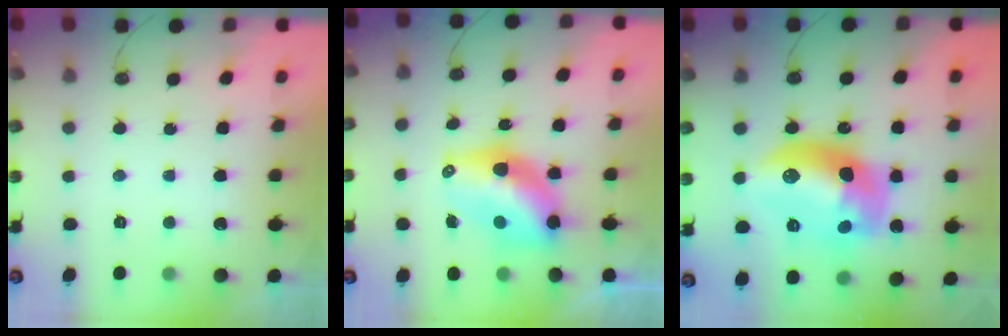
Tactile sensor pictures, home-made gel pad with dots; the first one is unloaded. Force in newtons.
{"total": 9.5, "press": 9.5, "slide": 0.9}
{"total": 18.8, "press": 18.7, "slide": 1.0}